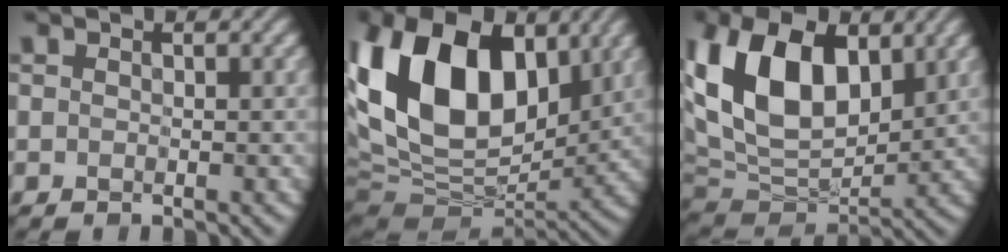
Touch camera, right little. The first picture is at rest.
{"total": 17.7, "force": [4.4, 11.0, 13.2], "torque": [-0.263, 0.031, 0.061]}
{"total": 13.5, "force": [3.4, 8.3, 10.1], "torque": [-0.215, 0.008, 0.058]}